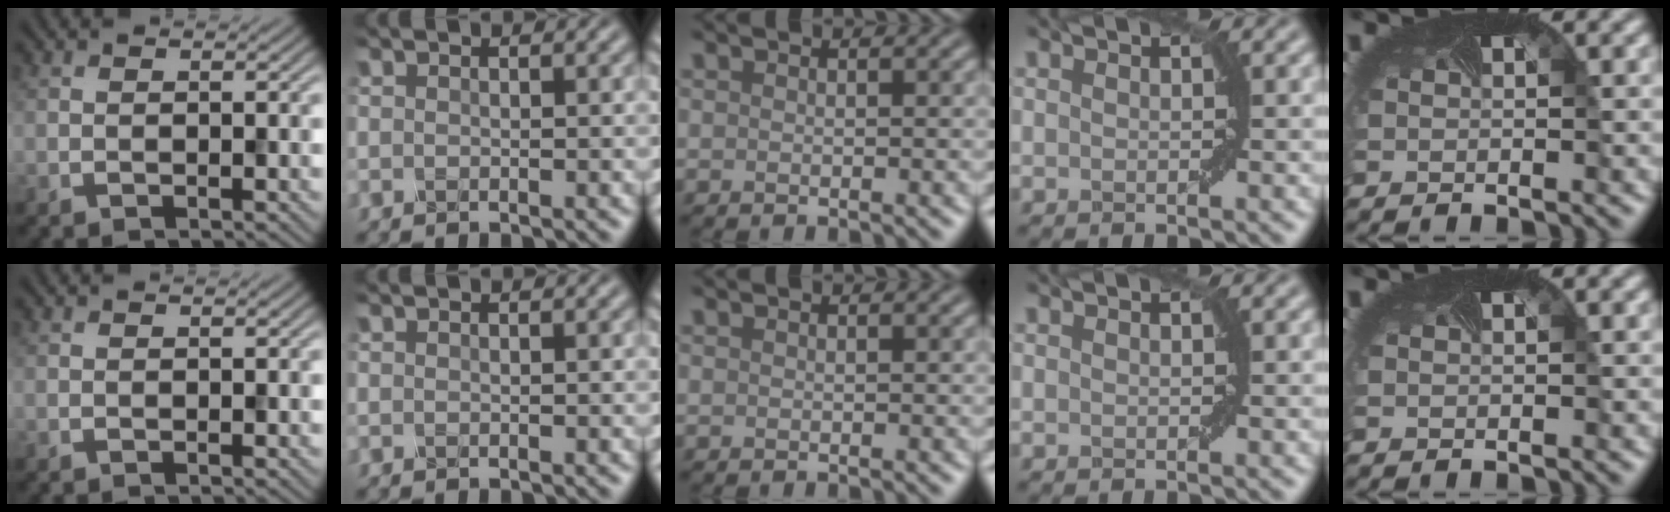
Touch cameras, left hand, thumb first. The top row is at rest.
{}